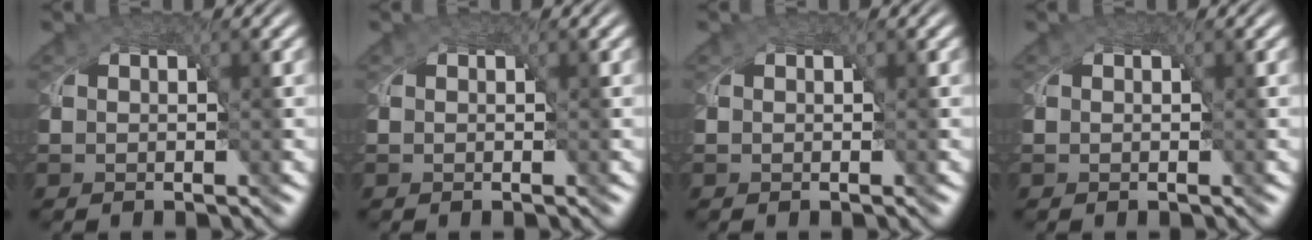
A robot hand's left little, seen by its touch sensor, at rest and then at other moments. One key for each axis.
{"total": 0.0}
{"total": 0.0}
{"total": 0.0}